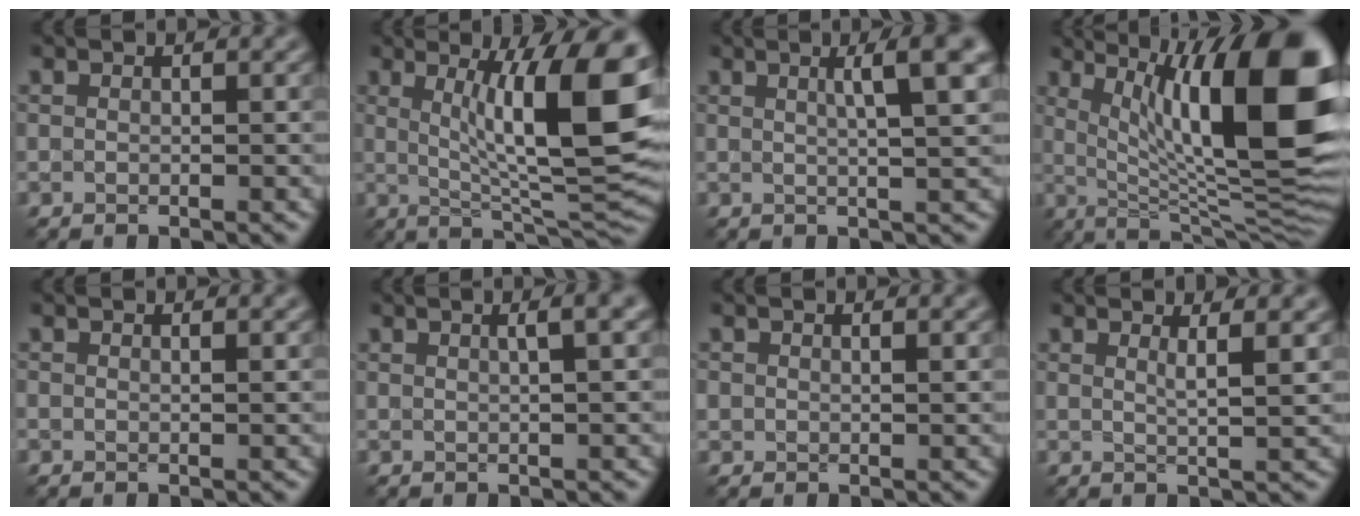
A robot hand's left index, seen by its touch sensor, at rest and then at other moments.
{"total": 12.9, "force": [2.7, 3.1, 12.3], "torque": [-0.168, -0.006, 0.044]}
{"total": 5.2, "force": [1.9, 1.1, 4.8], "torque": [-0.047, 0.014, 0.021]}
{"total": 16.3, "force": [3.9, 4.8, 15.1], "torque": [-0.196, -0.001, 0.065]}
{"total": 0.5, "force": [0.3, 0.1, 0.4], "torque": [-0.005, 0.001, 0.002]}
{"total": 3.3, "force": [1.3, 1.2, 2.8], "torque": [-0.019, 0.013, -0.001]}
{"total": 1.0, "force": [0.6, 0.7, 0.5], "torque": [-0.006, -0.002, 0.011]}
{"total": 2.2, "force": [1.1, 0.5, 1.9], "torque": [-0.019, -0.001, 0.009]}